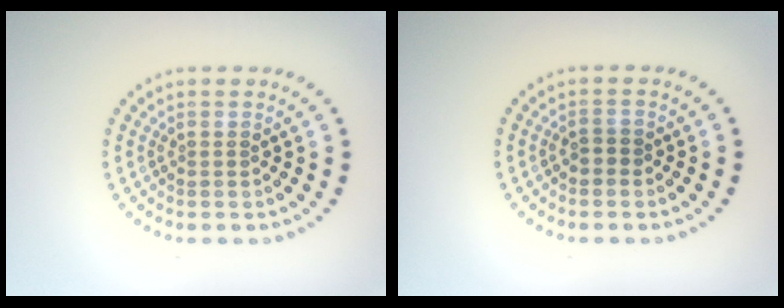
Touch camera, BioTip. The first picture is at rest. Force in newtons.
{"total": 1.0, "press": 0.9, "slide": 0.4}